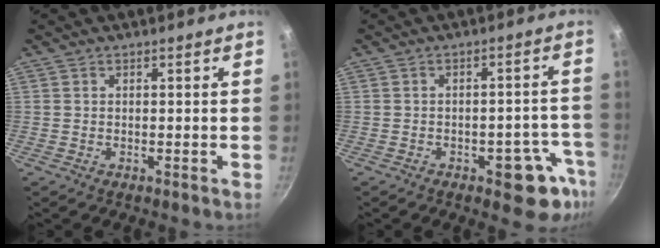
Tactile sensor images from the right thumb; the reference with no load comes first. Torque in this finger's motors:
{"motor_torque": [2.47, 2.56, 0.64, -0.23, 0.02]}